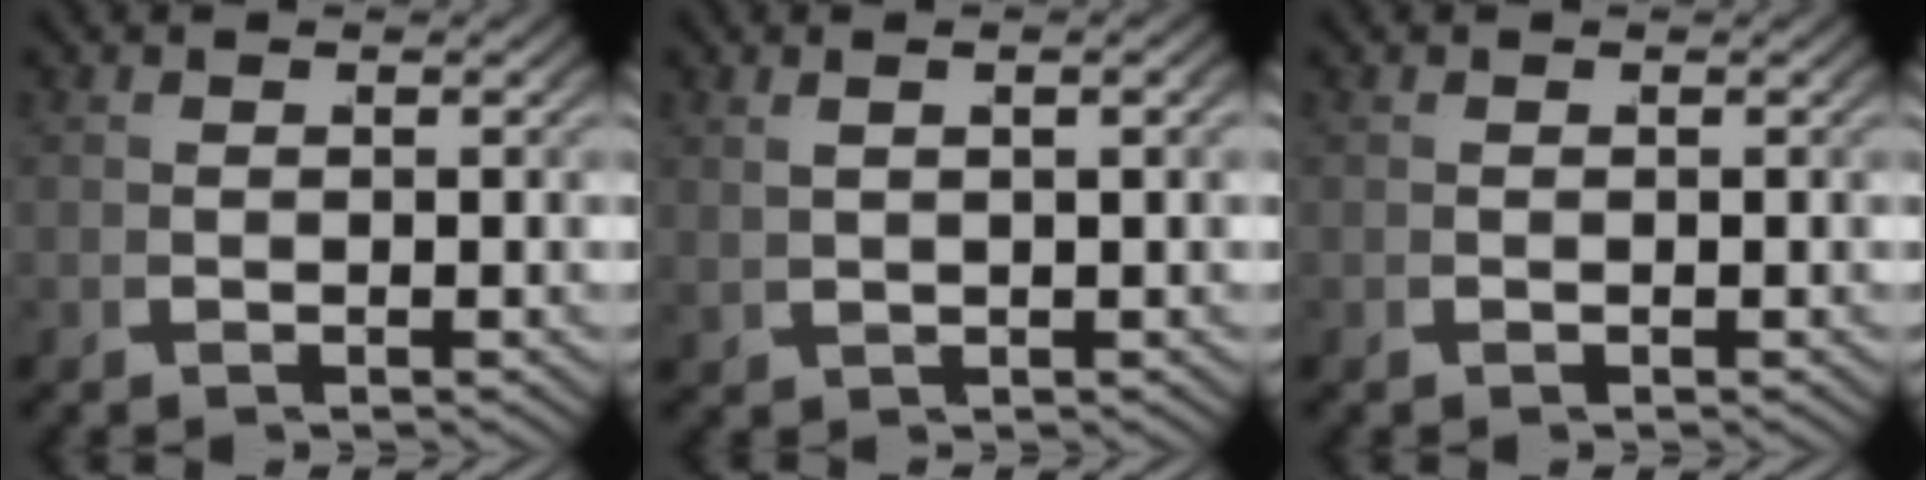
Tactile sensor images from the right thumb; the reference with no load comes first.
{"total": 1.6, "force": [0.9, -0.3, 1.3], "torque": [-0.005, 0.021, 0.014]}
{"total": 0.0}